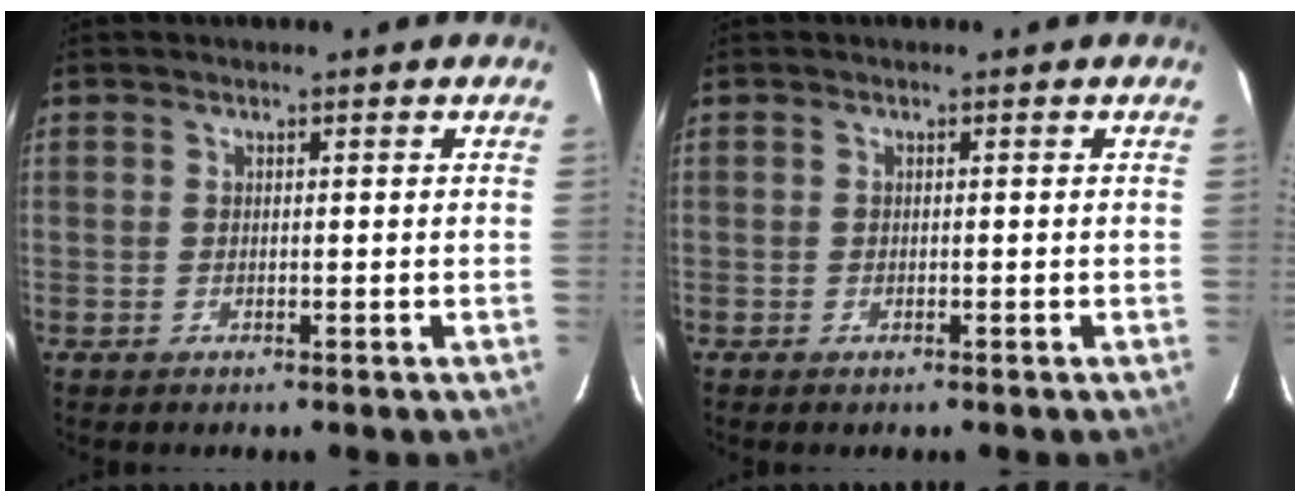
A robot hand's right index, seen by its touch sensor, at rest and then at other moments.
{"total": 0.5, "force": [-0.4, 0.2, 0.2], "torque": [-0.006, 0.000, -0.008]}